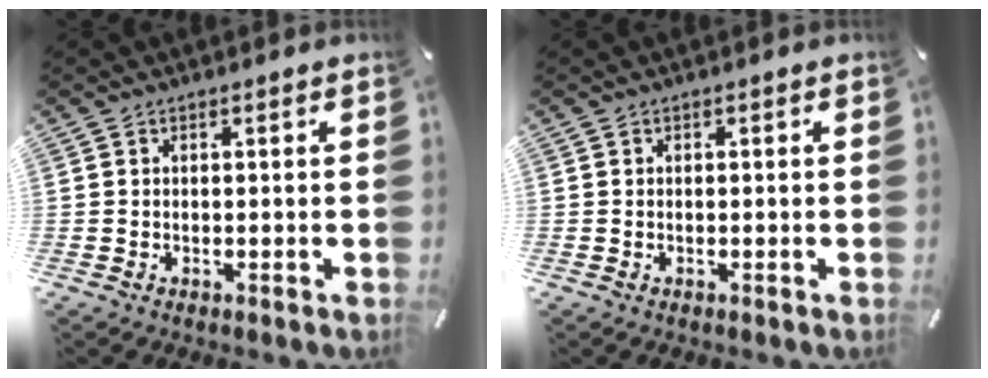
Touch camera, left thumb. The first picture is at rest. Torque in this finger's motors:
{"motor_torque": [-0.17, -0.16, -0.05, 0.04, 0.00]}